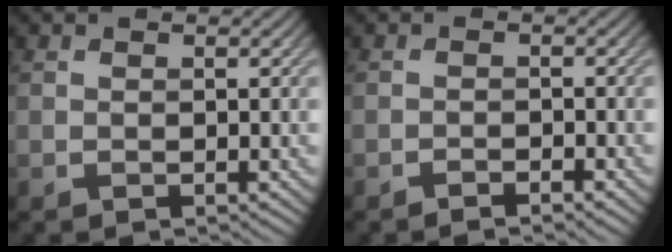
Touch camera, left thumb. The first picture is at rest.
{"total": 1.3, "force": [-1.1, 0.1, 0.7], "torque": [-0.011, 0.003, -0.022]}